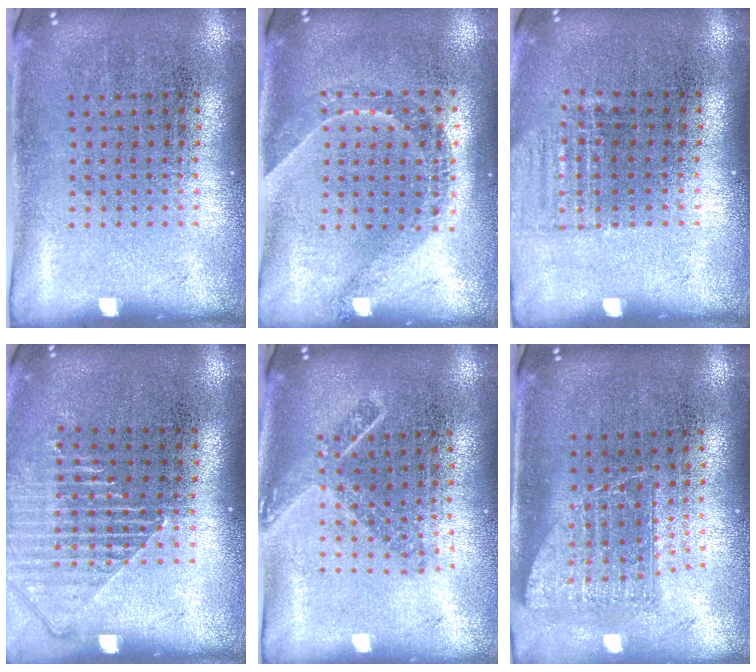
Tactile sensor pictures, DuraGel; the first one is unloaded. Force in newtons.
{"total": 1.5, "press": 1.3, "slide": 0.9}
{"total": 0.9, "press": 0.9, "slide": 0.3}
{"total": 1.3, "press": 1.3, "slide": 0.4}
{"total": 1.7, "press": 1.3, "slide": 1.1}
{"total": 1.5, "press": 1.2, "slide": 0.9}